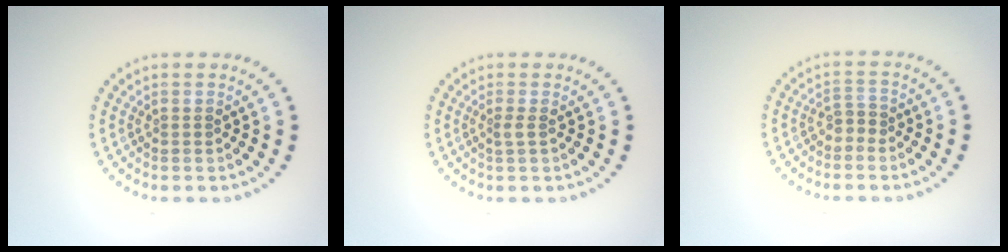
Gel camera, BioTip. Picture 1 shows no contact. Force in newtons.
{"total": 0.8, "press": 0.6, "slide": 0.6}
{"total": 1.2, "press": 0.9, "slide": 0.8}